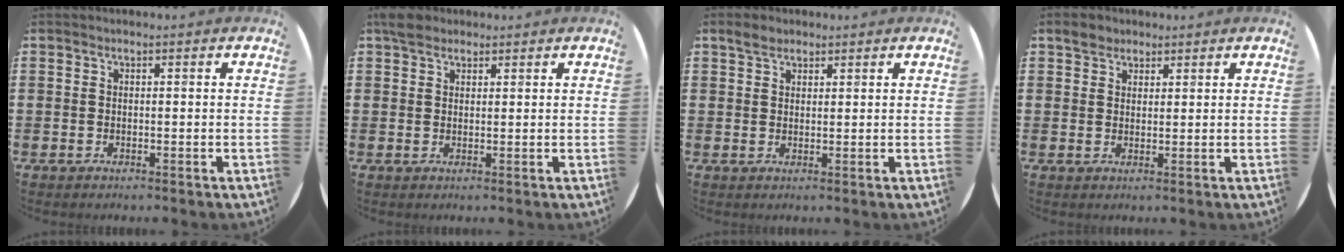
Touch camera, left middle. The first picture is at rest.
{"total": 2.4, "force": [2.1, 1.1, 0.6], "torque": [-0.007, 0.005, 0.038]}
{"total": 2.2, "force": [1.9, 1.0, 0.6], "torque": [-0.005, 0.004, 0.034]}
{"total": 2.5, "force": [2.1, 1.4, 0.2], "torque": [0.001, 0.005, 0.038]}